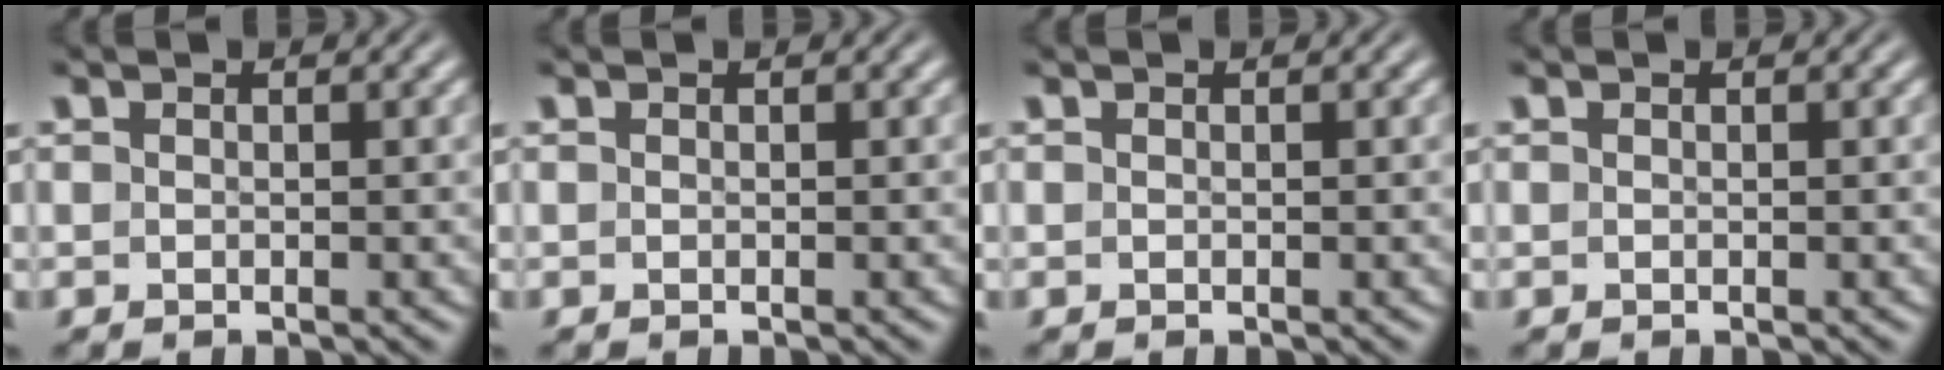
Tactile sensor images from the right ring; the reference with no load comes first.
{"total": 0.0}
{"total": 0.0}
{"total": 0.0}